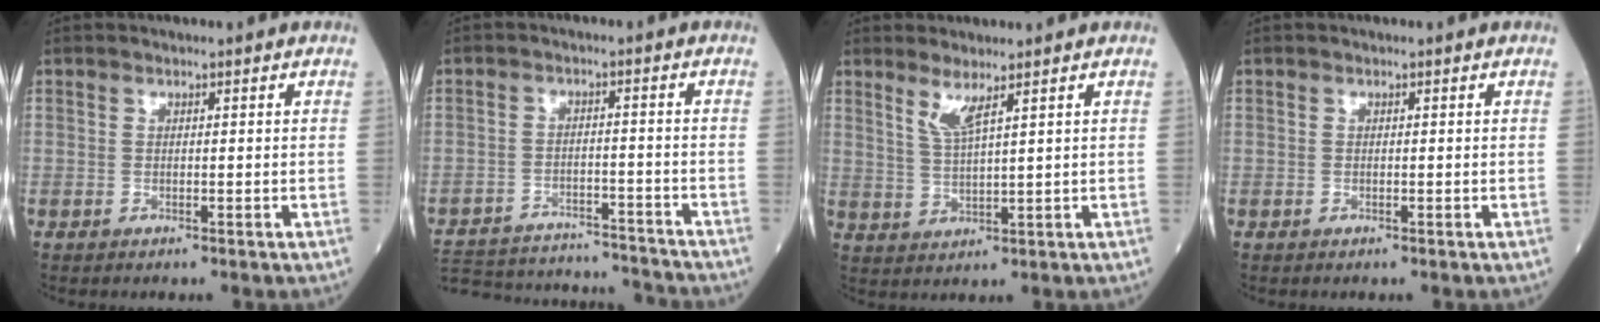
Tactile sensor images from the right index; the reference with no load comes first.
{"total": 22.1, "force": [-20.9, 3.1, 6.5], "torque": [-0.147, -0.018, -0.293]}
{"total": 3.4, "force": [2.3, -0.2, 2.6], "torque": [-0.058, -0.011, 0.051]}
{"total": 0.0}